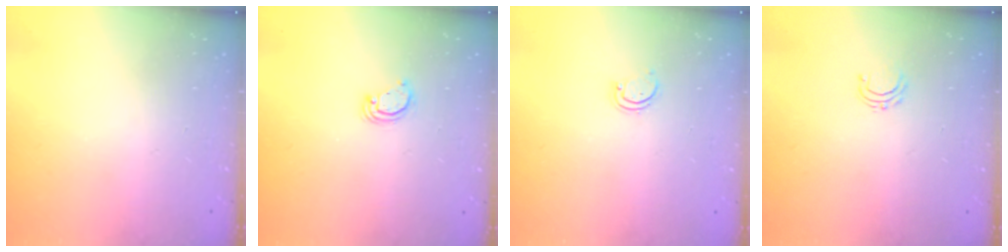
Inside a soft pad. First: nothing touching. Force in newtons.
{"total": 3.5, "press": 3.5, "slide": 0.3}
{"total": 1.7, "press": 1.7, "slide": 0.3}
{"total": 4.0, "press": 4.0, "slide": 0.3}